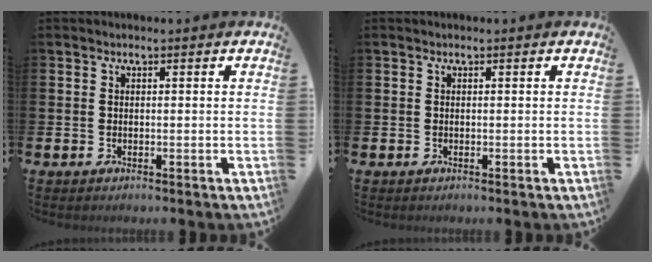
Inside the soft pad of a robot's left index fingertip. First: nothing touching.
{"total": 0.0}